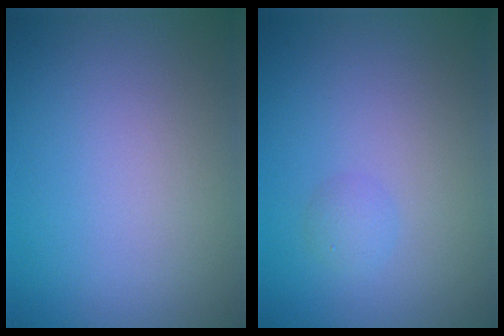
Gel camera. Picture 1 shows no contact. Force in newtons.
{"total": 1.0, "press": 1.0, "slide": 0.0}